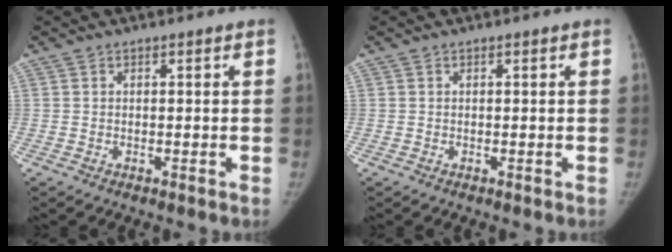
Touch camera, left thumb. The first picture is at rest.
{"total": 0.0}